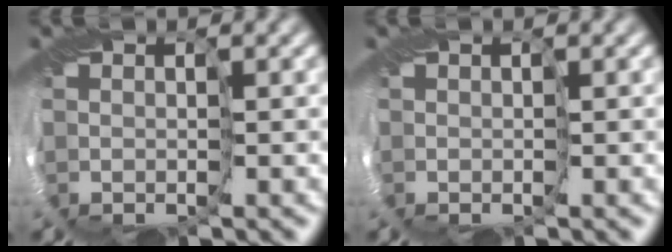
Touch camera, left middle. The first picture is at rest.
{"total": 0.0}